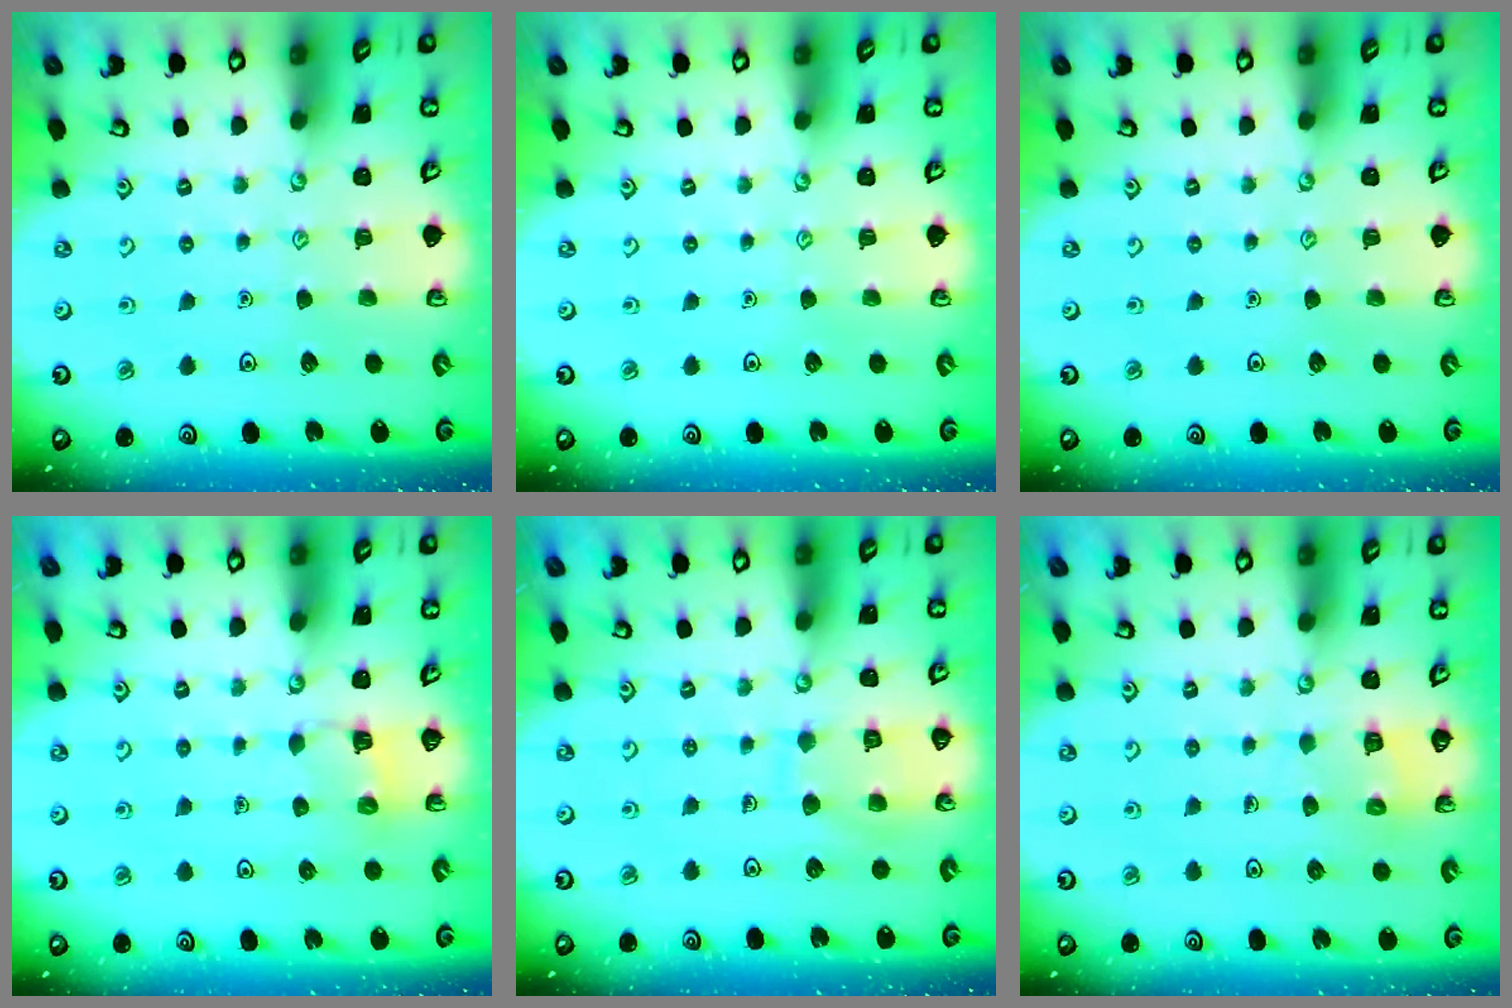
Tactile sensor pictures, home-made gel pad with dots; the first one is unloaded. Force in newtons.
{"total": 0.0}
{"total": 0.0}
{"total": 3.8, "press": 3.8, "slide": 0.3}
{"total": 9.5, "press": 9.5, "slide": 0.8}
{"total": 5.5, "press": 5.5, "slide": 0.4}